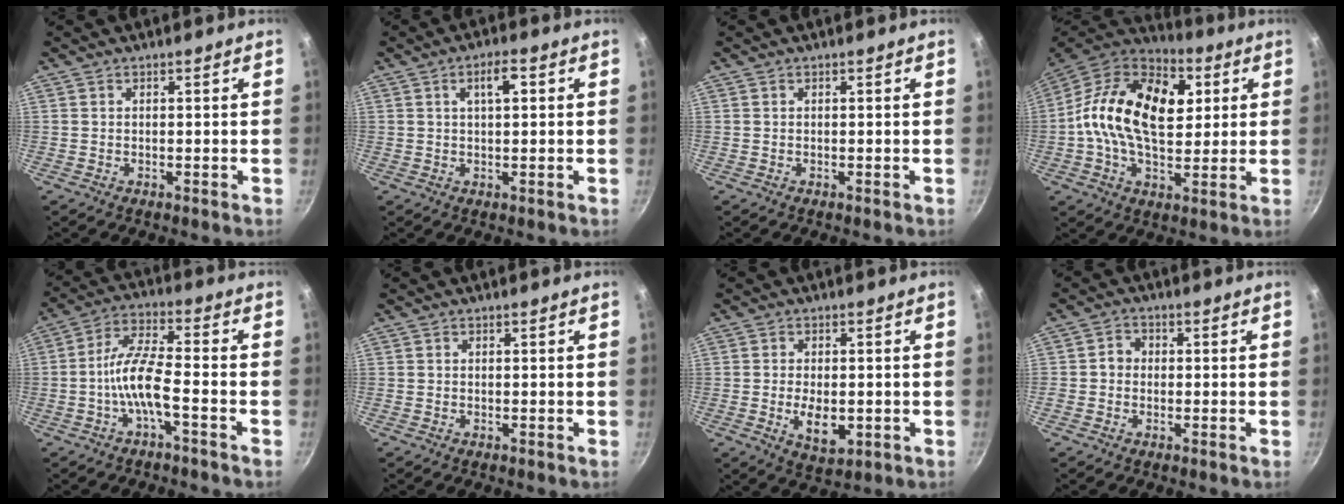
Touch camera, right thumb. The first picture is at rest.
{"total": 4.5, "force": [1.2, 1.5, 4.0], "torque": [-0.066, 0.008, 0.016]}
{"total": 0.0}
{"total": 22.6, "force": [3.7, 14.0, 17.4], "torque": [-0.286, 0.013, 0.042]}
{"total": 8.7, "force": [-3.2, 2.3, 7.7], "torque": [-0.163, 0.037, -0.067]}
{"total": 0.0}
{"total": 6.9, "force": [-1.3, 3.8, 5.6], "torque": [-0.086, -0.004, -0.013]}
{"total": 2.8, "force": [-0.4, 2.6, 1.1], "torque": [0.000, 0.010, -0.015]}